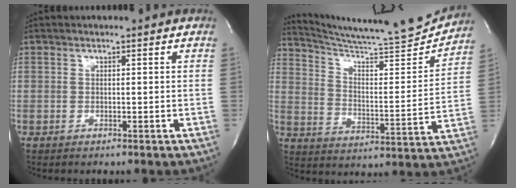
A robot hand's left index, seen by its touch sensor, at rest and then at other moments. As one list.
[{"total": 18.4, "force": [17.9, -0.7, 4.3], "torque": [-0.084, -0.071, 0.259]}]